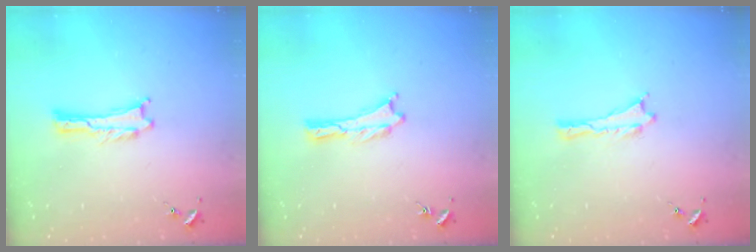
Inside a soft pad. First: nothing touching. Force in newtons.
{"total": 0.0}
{"total": 0.0}